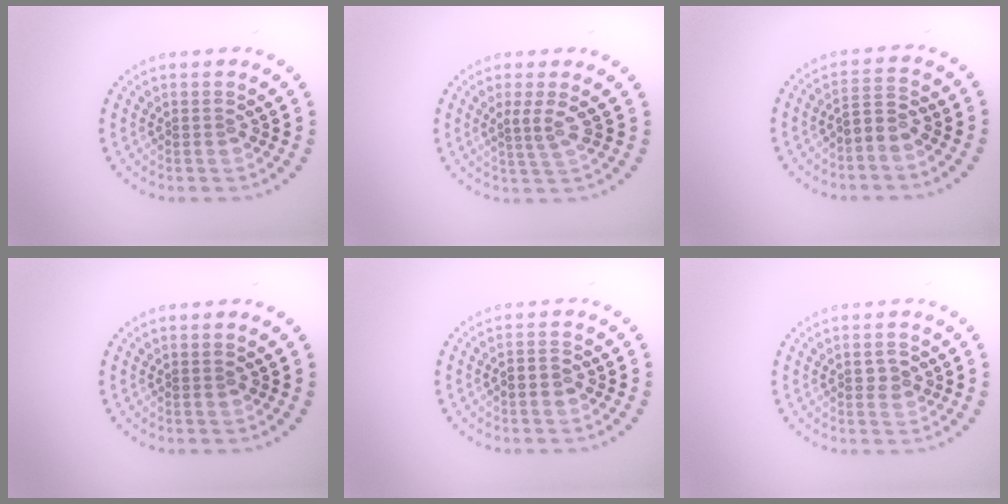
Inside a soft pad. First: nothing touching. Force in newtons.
{"total": 1.7, "press": 1.2, "slide": 1.3}
{"total": 2.1, "press": 1.6, "slide": 1.3}
{"total": 0.0}
{"total": 1.4, "press": 1.2, "slide": 0.7}
{"total": 1.2, "press": 1.2, "slide": 0.2}